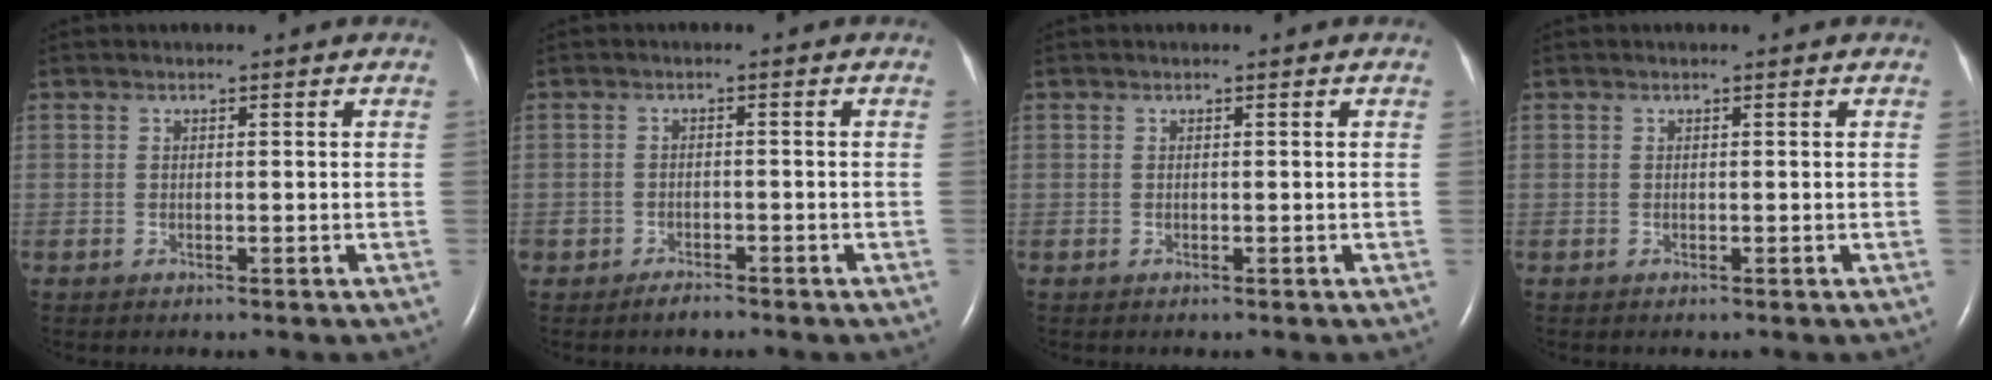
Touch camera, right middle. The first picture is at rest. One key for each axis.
{"total": 1.7, "fx": -1.5, "fy": 0.7, "fz": 0.4, "tx": -0.012, "ty": 0.000, "tz": -0.022}
{"total": 0.0}
{"total": 0.0}